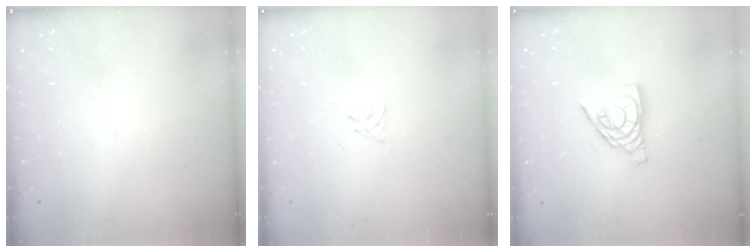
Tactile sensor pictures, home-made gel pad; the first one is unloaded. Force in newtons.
{"total": 0.0}
{"total": 11.4, "press": 11.4, "slide": 1.1}